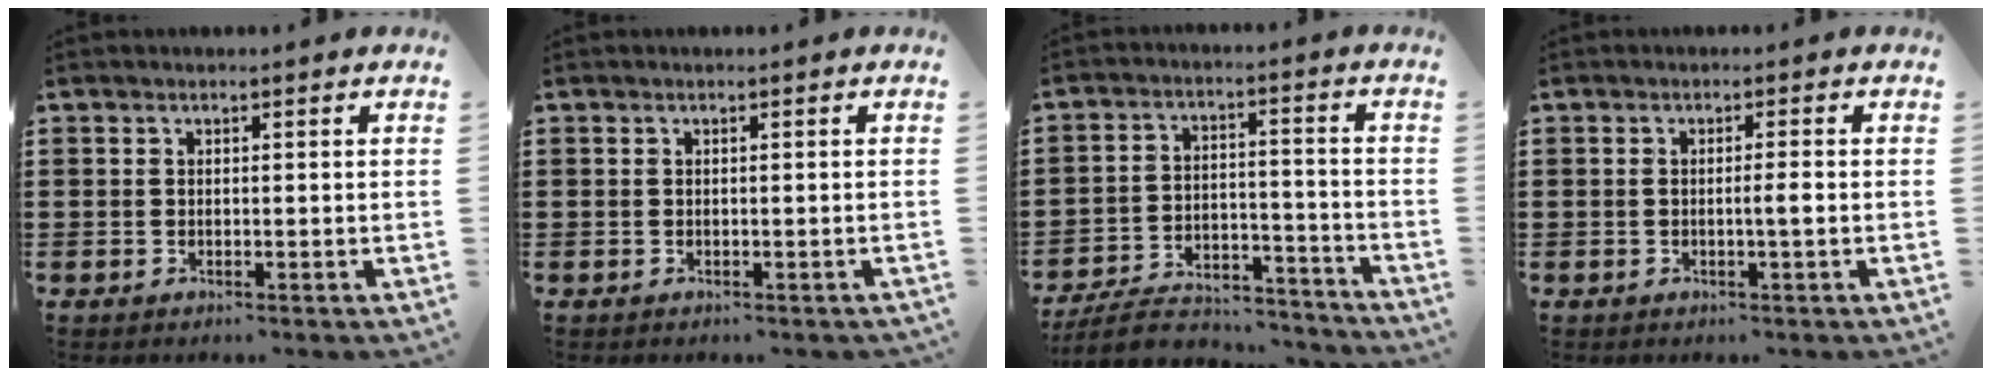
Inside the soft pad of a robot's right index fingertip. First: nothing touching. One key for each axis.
{"total": 0.0}
{"total": 7.0, "fx": -6.4, "fy": 1.5, "fz": 2.1, "tx": -0.042, "ty": 0.014, "tz": -0.124}
{"total": 1.9, "fx": -0.4, "fy": -0.1, "fz": 1.8, "tx": -0.034, "ty": -0.003, "tz": -0.009}